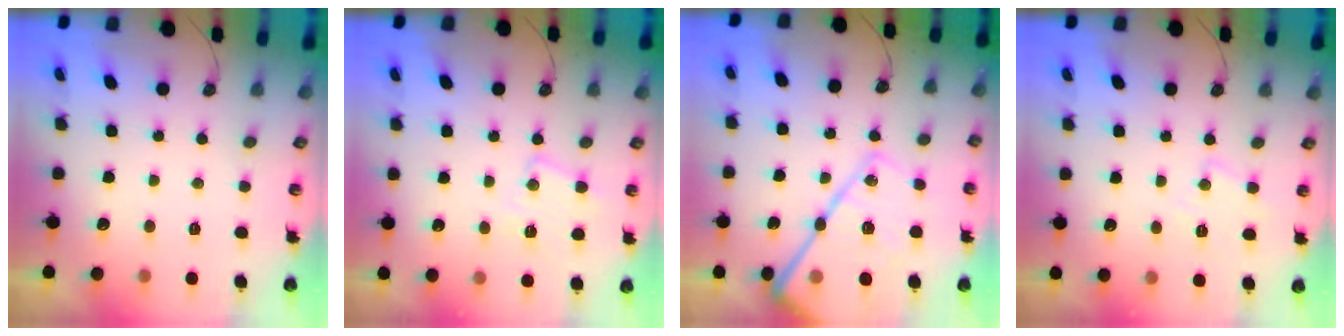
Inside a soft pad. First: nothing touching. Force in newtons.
{"total": 10.7, "press": 10.7, "slide": 0.8}
{"total": 23.8, "press": 23.6, "slide": 2.5}
{"total": 7.2, "press": 7.2, "slide": 0.5}